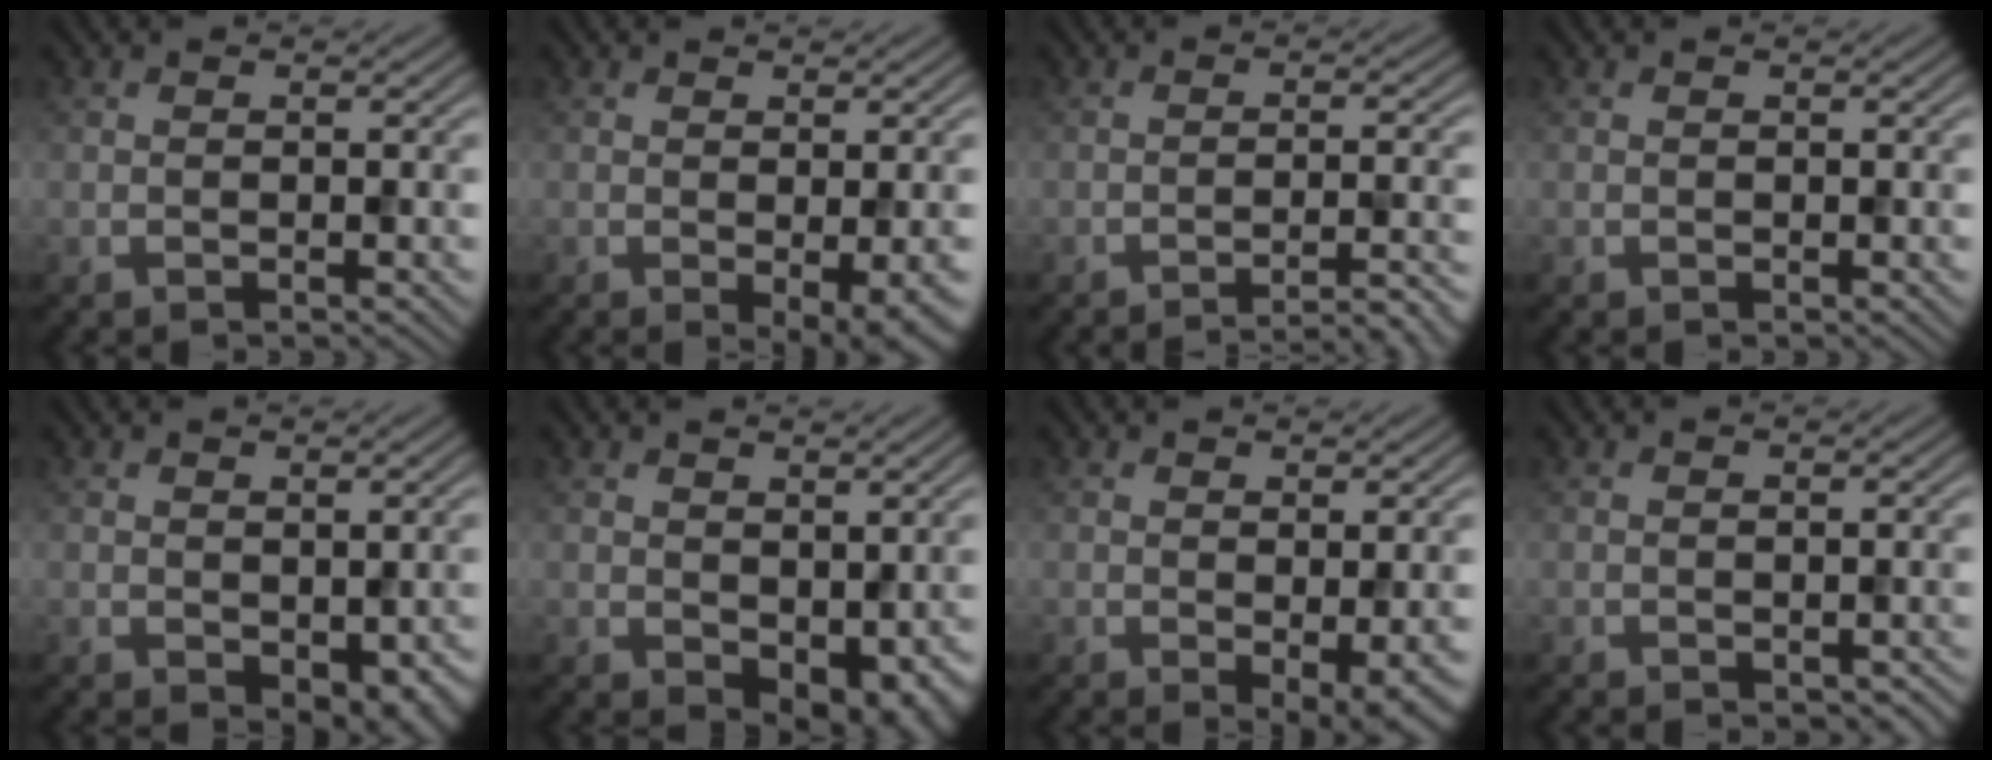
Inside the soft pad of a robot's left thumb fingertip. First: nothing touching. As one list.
[{"total": 4.0, "force": [-0.8, 0.8, 3.8], "torque": [-0.059, -0.009, -0.006]}, {"total": 4.7, "force": [-3.6, 0.5, 3.0], "torque": [-0.039, 0.019, -0.067]}, {"total": 0.0}, {"total": 3.7, "force": [-1.0, 2.2, 2.8], "torque": [-0.038, -0.014, -0.004]}, {"total": 4.7, "force": [-0.1, 3.0, 3.6], "torque": [-0.055, -0.016, 0.011]}, {"total": 3.6, "force": [-0.5, 0.9, 3.4], "torque": [-0.054, -0.008, -0.003]}, {"total": 1.3, "force": [-1.0, 0.4, 0.7], "torque": [-0.008, -0.001, -0.009]}]